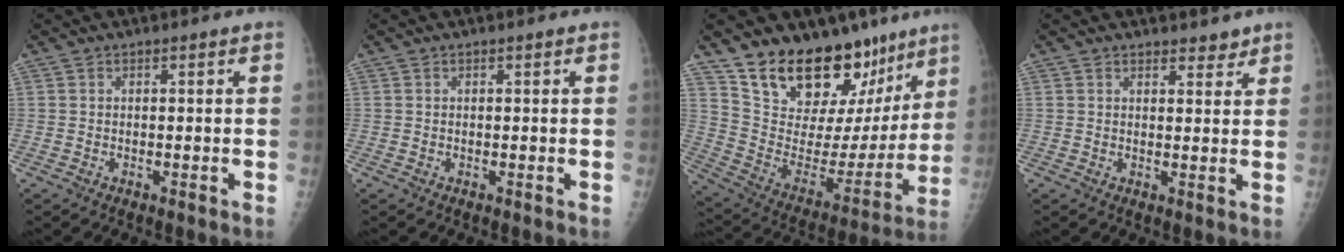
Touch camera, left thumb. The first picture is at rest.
{"total": 0.0}
{"total": 25.0, "force": [18.2, 12.5, 11.6], "torque": [-0.131, -0.098, 0.291]}
{"total": 2.8, "force": [2.4, 1.2, 0.7], "torque": [0.008, -0.016, 0.030]}